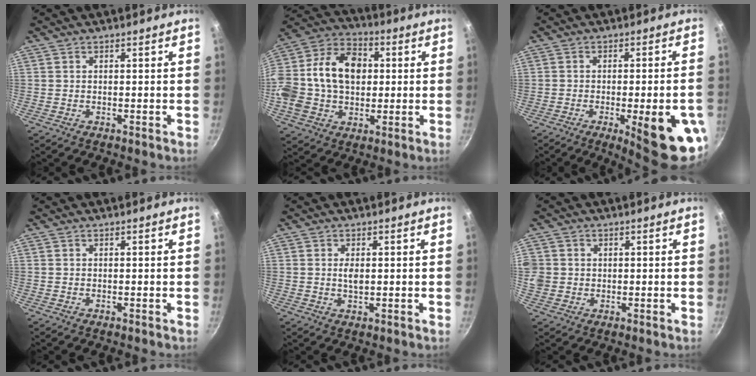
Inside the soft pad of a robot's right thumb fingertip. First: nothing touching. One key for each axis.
{"total": 20.7, "fx": 1.3, "fy": 15.1, "fz": 14.1, "tx": -0.245, "ty": 0.038, "tz": 0.011}
{"total": 15.5, "fx": -5.2, "fy": 3.9, "fz": 14.1, "tx": -0.158, "ty": 0.012, "tz": -0.061}
{"total": 0.0}
{"total": 2.3, "fx": 0.3, "fy": 1.2, "fz": 2.0, "tx": -0.034, "ty": -0.002, "tz": 0.006}
{"total": 5.5, "fx": 0.4, "fy": 5.1, "fz": 2.0, "tx": -0.037, "ty": 0.005, "tz": 0.008}